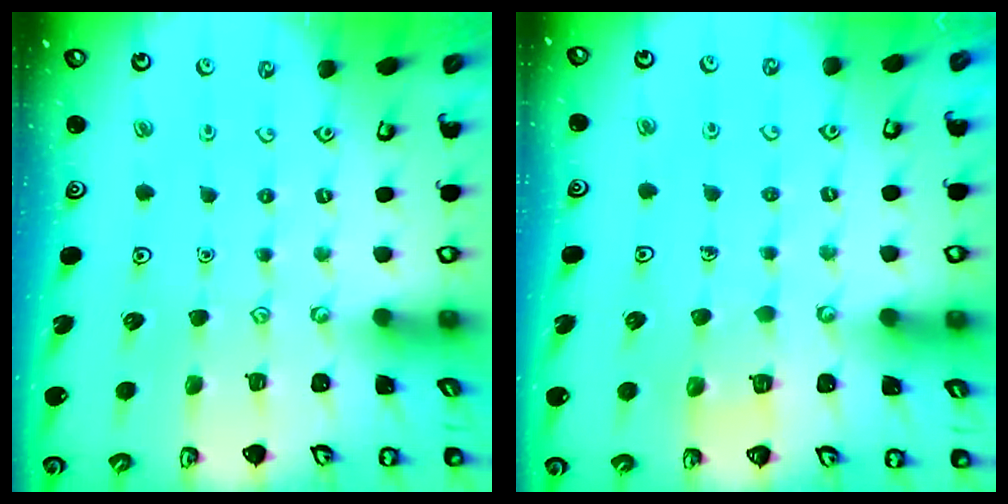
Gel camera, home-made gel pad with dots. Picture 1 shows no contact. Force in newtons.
{"total": 3.0, "press": 3.0, "slide": 0.2}